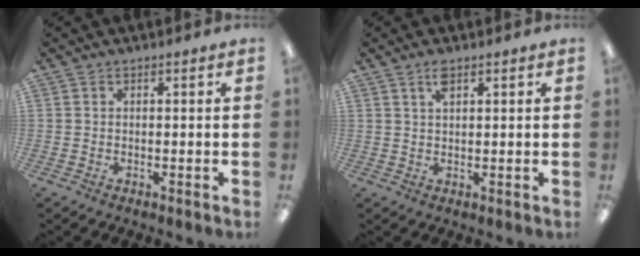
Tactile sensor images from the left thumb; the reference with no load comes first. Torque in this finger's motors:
{"motor_torque": [-0.07, 0.02, -0.26, 0.08, 0.03]}